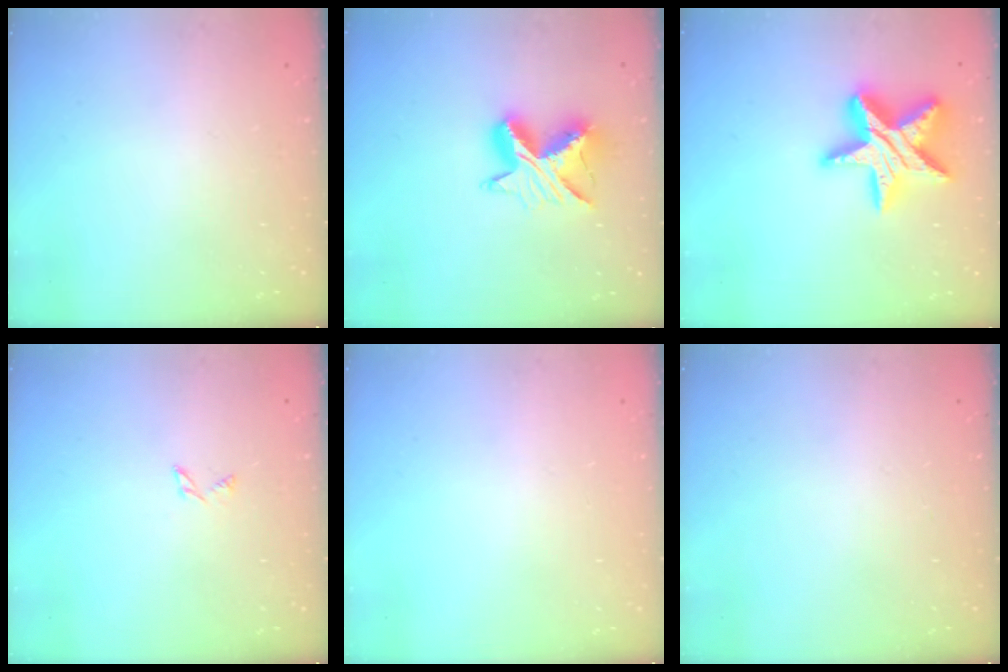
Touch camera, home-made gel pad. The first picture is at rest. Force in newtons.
{"total": 10.2, "press": 10.2, "slide": 0.5}
{"total": 19.8, "press": 19.8, "slide": 1.6}
{"total": 1.8, "press": 1.7, "slide": 0.3}
{"total": 0.0}
{"total": 0.0}